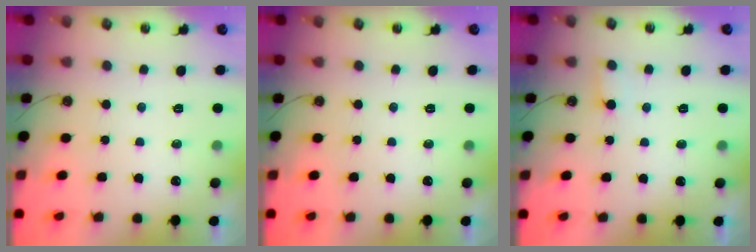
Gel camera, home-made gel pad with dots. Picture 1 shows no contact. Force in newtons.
{"total": 0.0}
{"total": 3.3, "press": 3.3, "slide": 0.3}